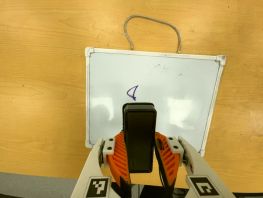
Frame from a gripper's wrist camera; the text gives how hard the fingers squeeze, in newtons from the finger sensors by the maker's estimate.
{"total": 6.0, "left": 4.9, "right": 7.1}